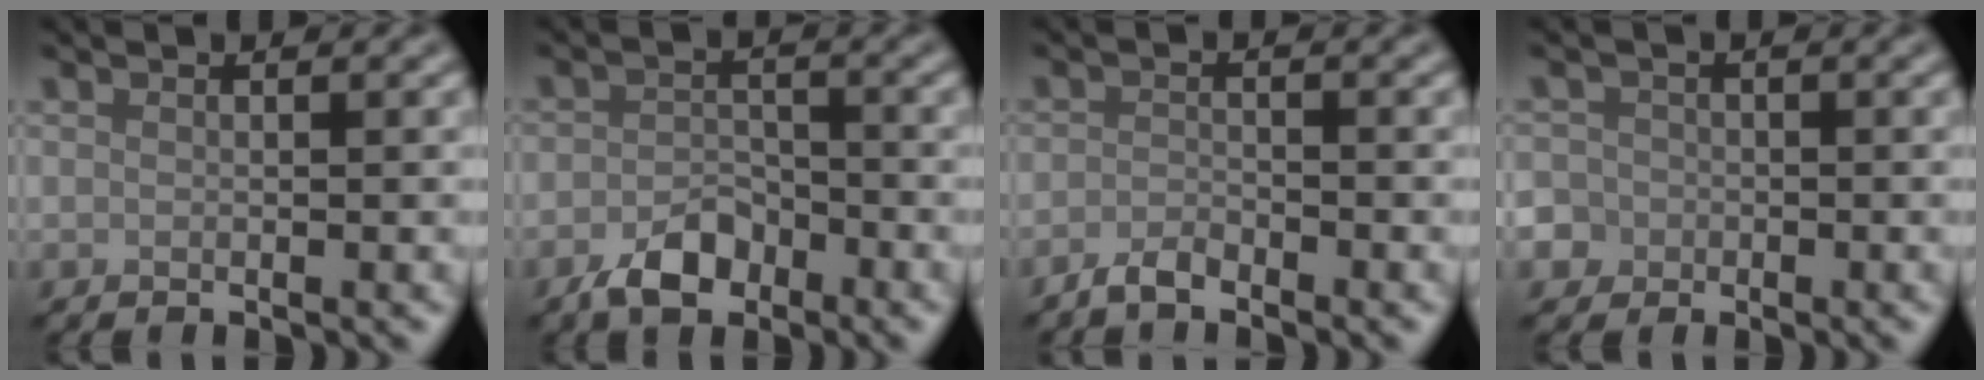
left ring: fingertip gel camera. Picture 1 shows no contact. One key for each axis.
{"total": 3.6, "fx": -2.4, "fy": 2.1, "fz": 1.8, "tx": -0.026, "ty": 0.003, "tz": -0.048}
{"total": 1.6, "fx": -1.4, "fy": 0.4, "fz": 0.7, "tx": -0.014, "ty": 0.002, "tz": -0.031}
{"total": 4.5, "fx": -1.8, "fy": 4.0, "fz": 0.9, "tx": -0.001, "ty": 0.001, "tz": -0.054}